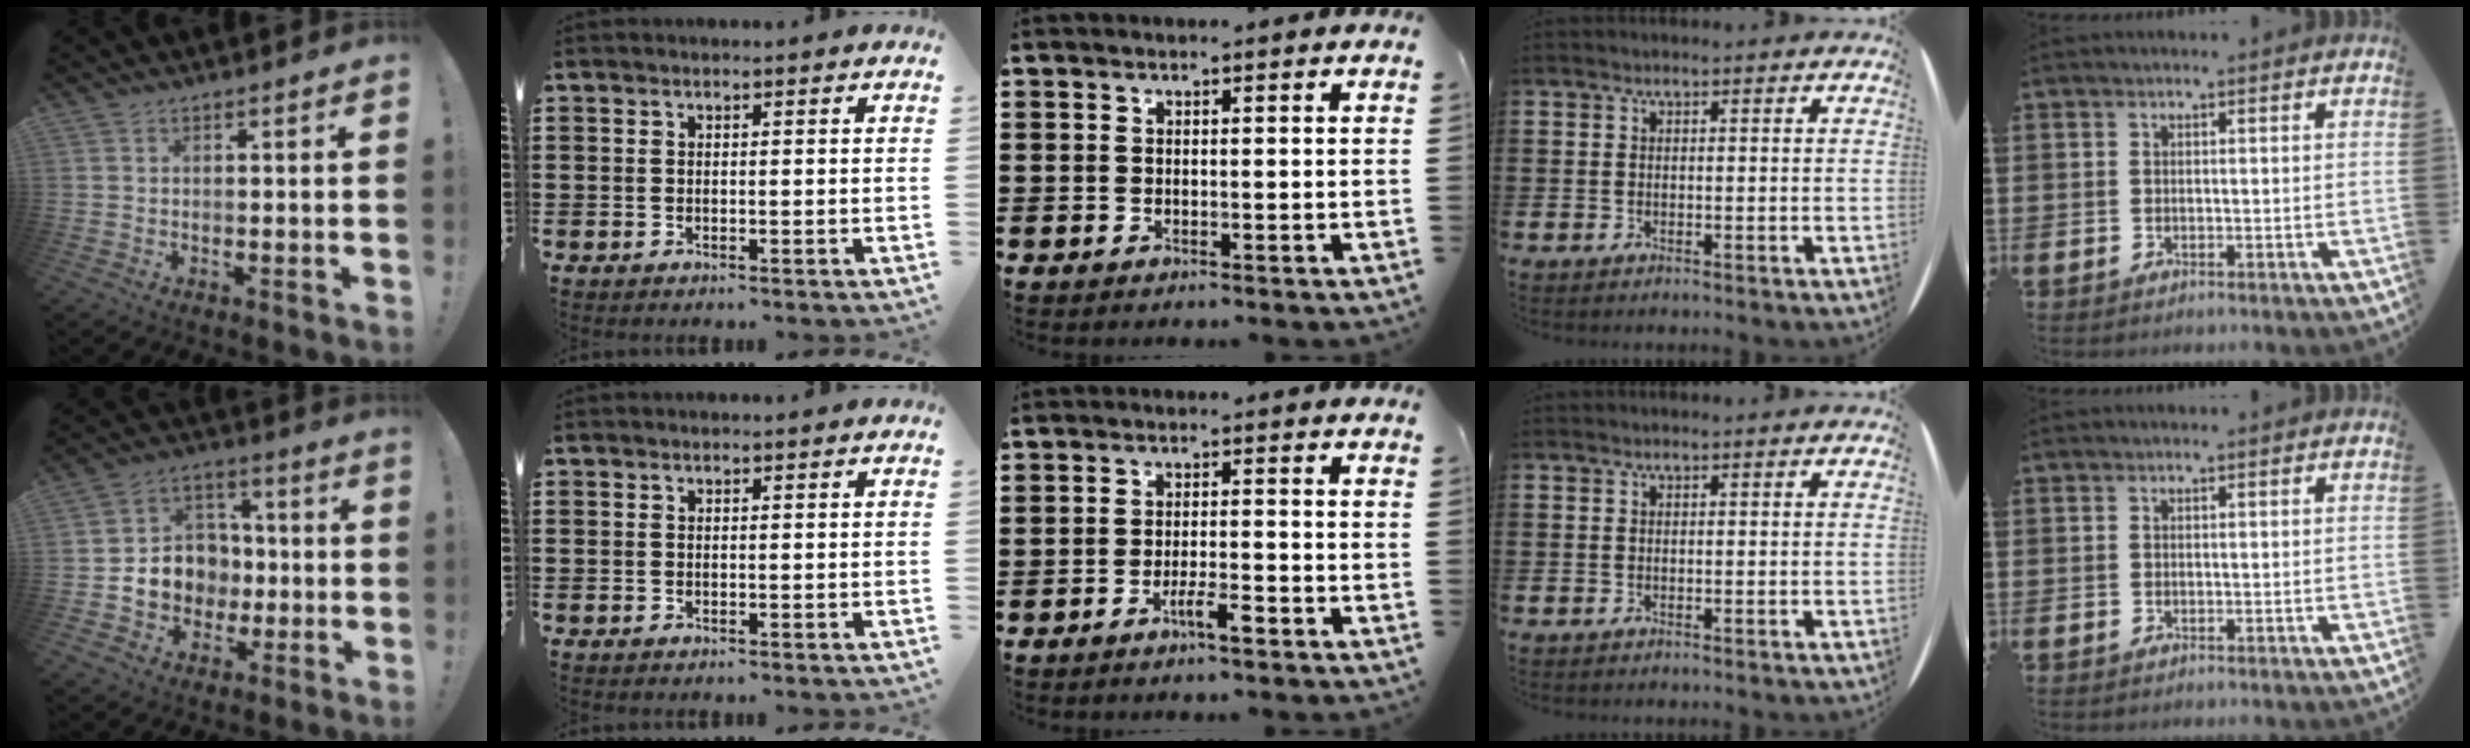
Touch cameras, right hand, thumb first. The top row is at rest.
{"thumb": {"total": 11.2, "force": [-2.6, 10.3, 3.7], "torque": [-0.047, 0.020, -0.034]}, "middle": {"total": 3.5, "force": [-2.3, 0.7, 2.6], "torque": [-0.048, 0.003, -0.044]}}